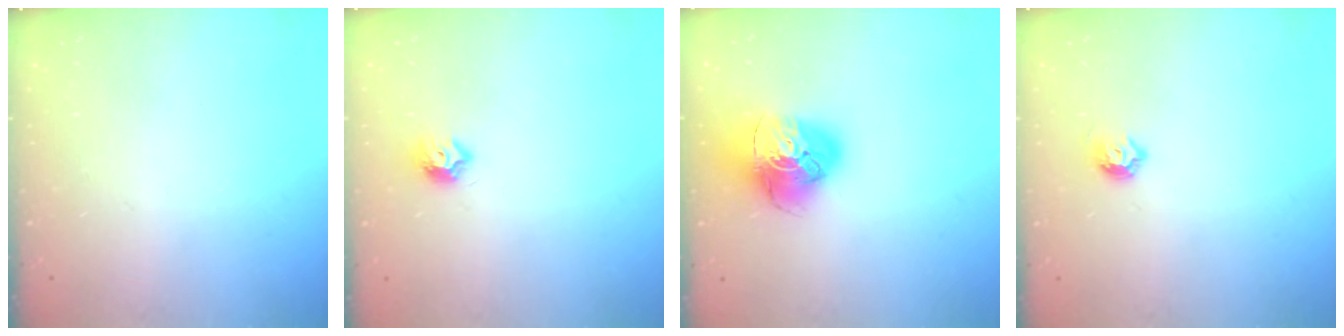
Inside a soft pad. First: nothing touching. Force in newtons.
{"total": 7.3, "press": 7.2, "slide": 0.9}
{"total": 14.9, "press": 14.8, "slide": 1.7}
{"total": 5.9, "press": 5.8, "slide": 0.9}